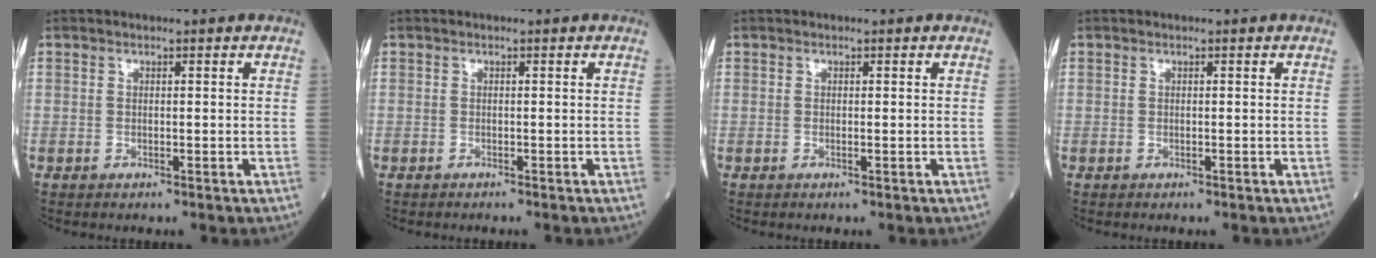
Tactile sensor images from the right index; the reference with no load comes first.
{"total": 1.1, "force": [-1.0, 0.1, 0.4], "torque": [-0.006, 0.000, -0.014]}
{"total": 0.0}
{"total": 0.0}